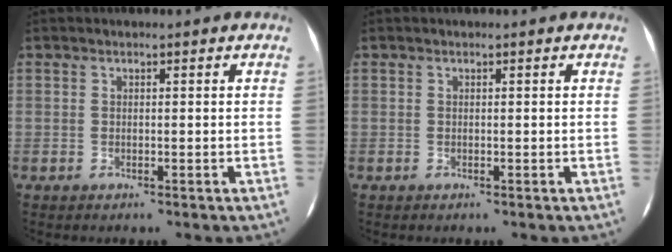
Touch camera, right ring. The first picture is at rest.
{"total": 0.0}